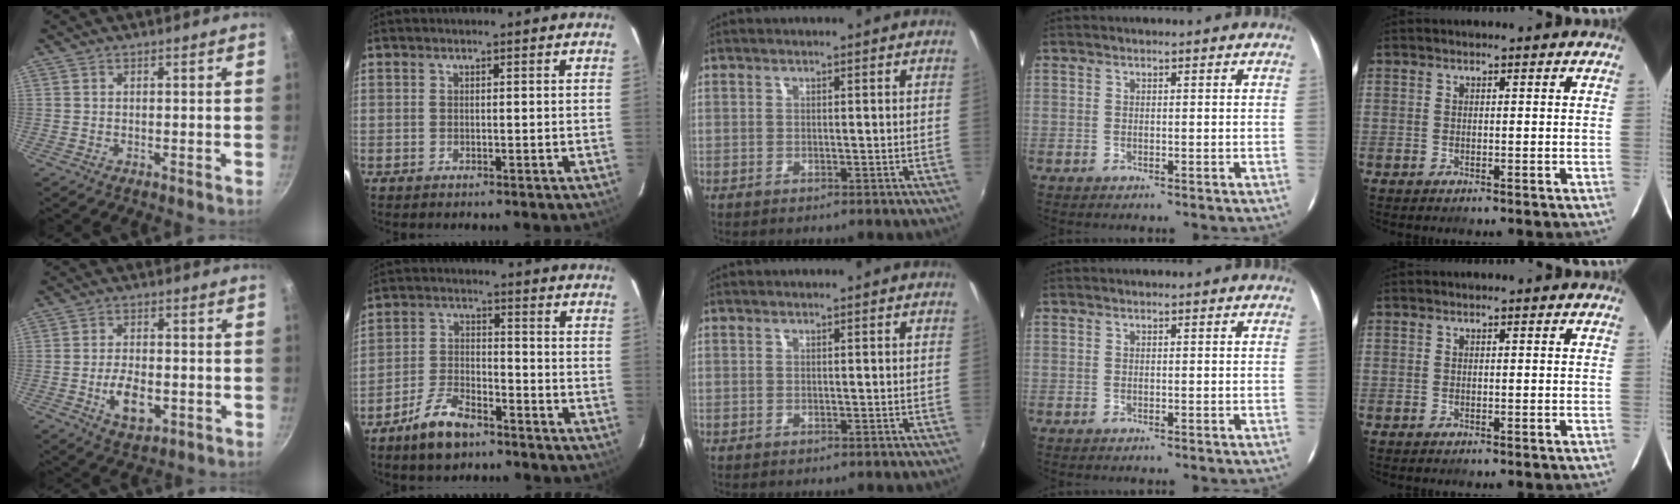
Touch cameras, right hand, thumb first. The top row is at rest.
{"thumb": {"total": 8.1, "force": [-2.1, 4.4, 6.4], "torque": [-0.100, 0.007, -0.031]}, "index": {"total": 8.5, "force": [-6.3, 3.3, 4.6], "torque": [-0.104, 0.004, -0.116]}}